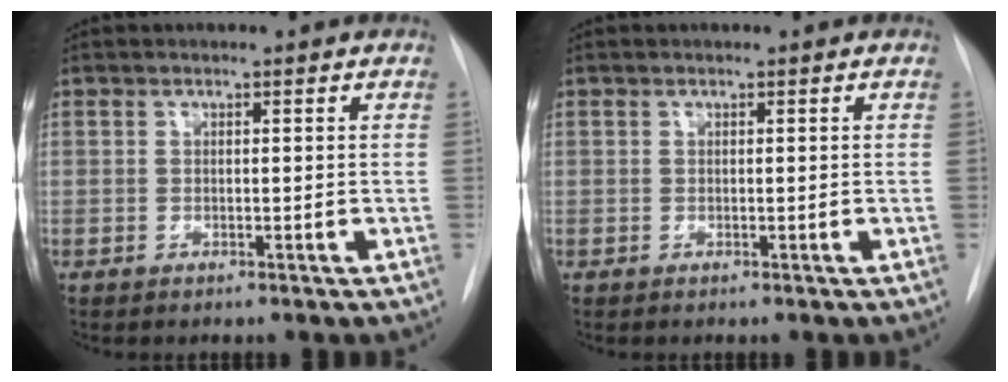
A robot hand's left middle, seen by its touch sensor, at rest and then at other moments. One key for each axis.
{"total": 0.0}